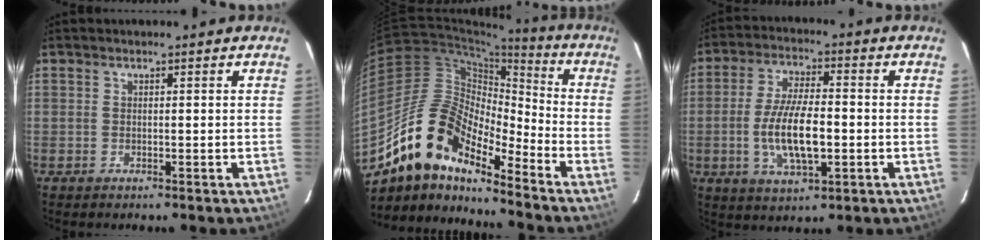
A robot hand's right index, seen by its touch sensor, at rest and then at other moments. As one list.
[{"total": 15.7, "force": [-12.2, 5.4, 8.3], "torque": [-0.144, 0.001, -0.242]}, {"total": 11.3, "force": [-2.1, 4.0, 10.4], "torque": [-0.205, -0.004, -0.037]}]